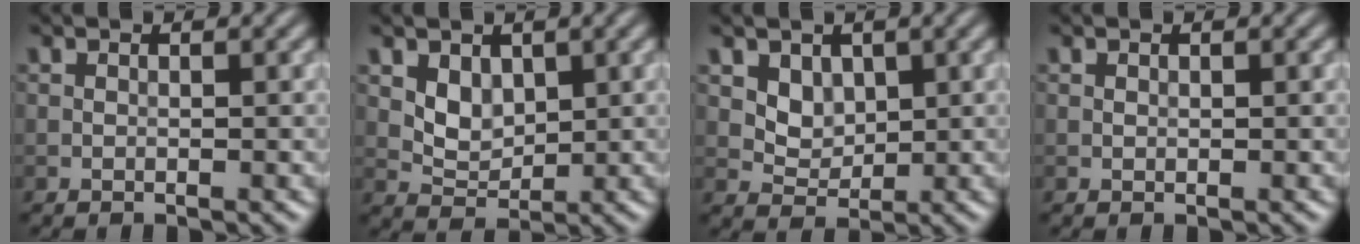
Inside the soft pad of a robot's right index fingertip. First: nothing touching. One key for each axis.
{"total": 2.5, "fx": 1.0, "fy": 1.8, "fz": 1.4, "tx": -0.025, "ty": -0.009, "tz": 0.022}
{"total": 2.6, "fx": 1.1, "fy": 2.0, "fz": 1.3, "tx": -0.024, "ty": -0.019, "tz": 0.036}
{"total": 0.0}